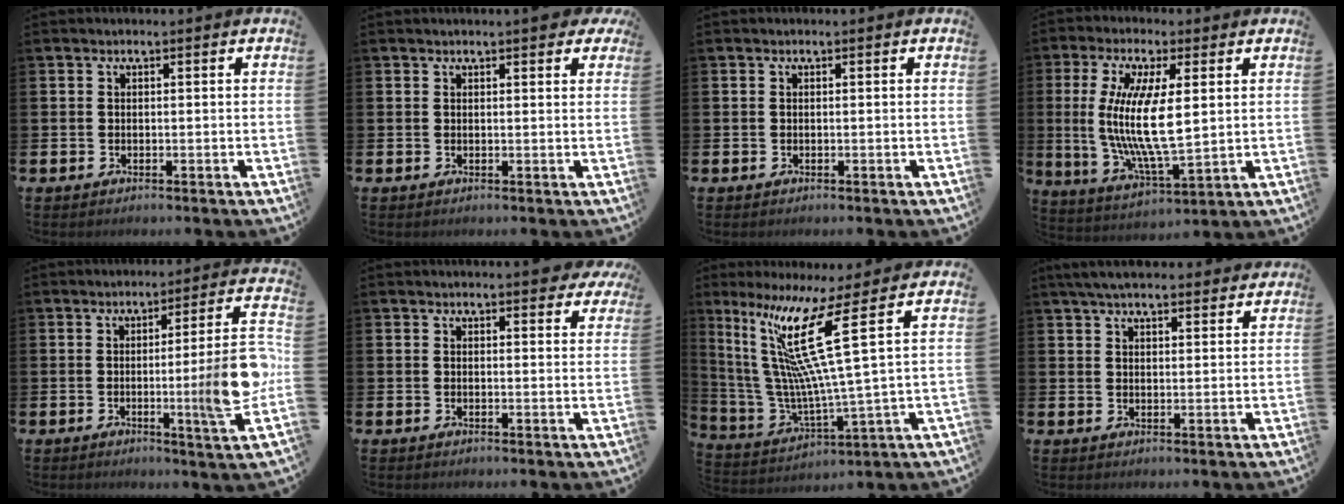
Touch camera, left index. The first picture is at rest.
{"total": 1.8, "force": [1.7, 0.2, 0.6], "torque": [-0.002, -0.001, 0.028]}
{"total": 0.0}
{"total": 11.1, "force": [2.5, 3.3, 10.3], "torque": [-0.200, -0.022, 0.038]}
{"total": 10.5, "force": [-1.1, -0.2, 10.4], "torque": [-0.143, -0.025, -0.029]}
{"total": 2.4, "force": [2.3, 0.5, 0.4], "torque": [0.000, -0.008, 0.039]}
{"total": 14.9, "force": [6.5, 1.0, 13.4], "torque": [-0.291, -0.045, 0.090]}
{"total": 4.8, "force": [4.4, 1.0, 1.4], "torque": [-0.037, -0.011, 0.082]}